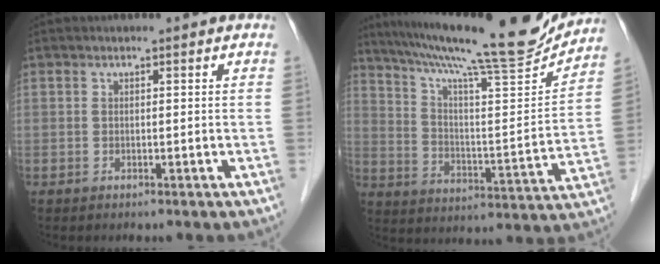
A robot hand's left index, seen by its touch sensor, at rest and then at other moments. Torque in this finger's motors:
{"motor_torque": [-0.05, -0.32, 0.26, 0.09]}